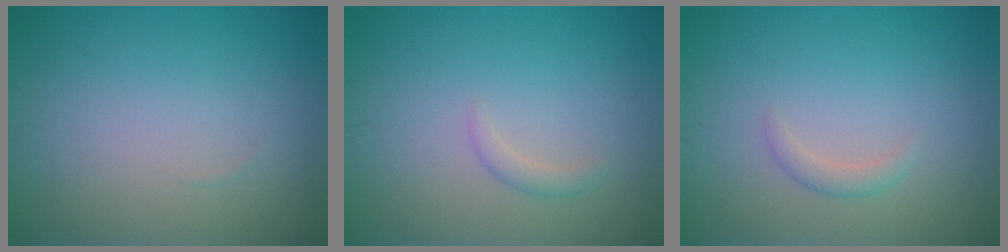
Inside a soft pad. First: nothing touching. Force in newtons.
{"total": 1.0, "press": 1.0, "slide": 0.1}
{"total": 1.1, "press": 1.1, "slide": 0.1}